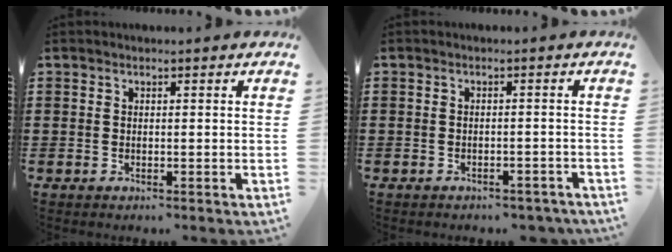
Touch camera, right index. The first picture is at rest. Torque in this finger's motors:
{"motor_torque": [0.05, -0.30, -0.88, -0.21]}